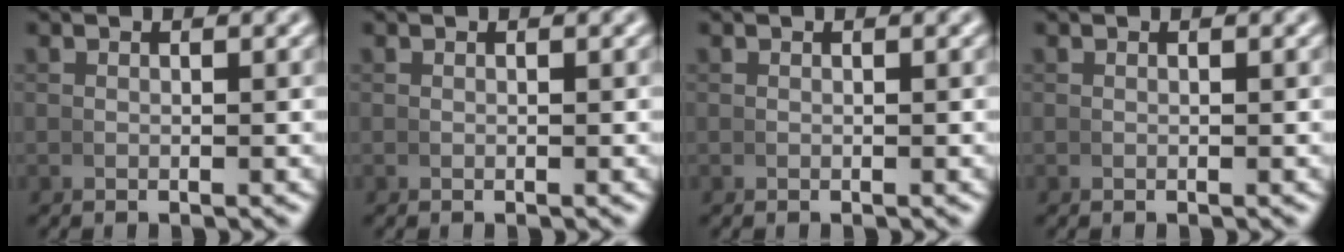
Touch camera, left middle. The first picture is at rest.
{"total": 0.0}
{"total": 0.0}
{"total": 0.0}